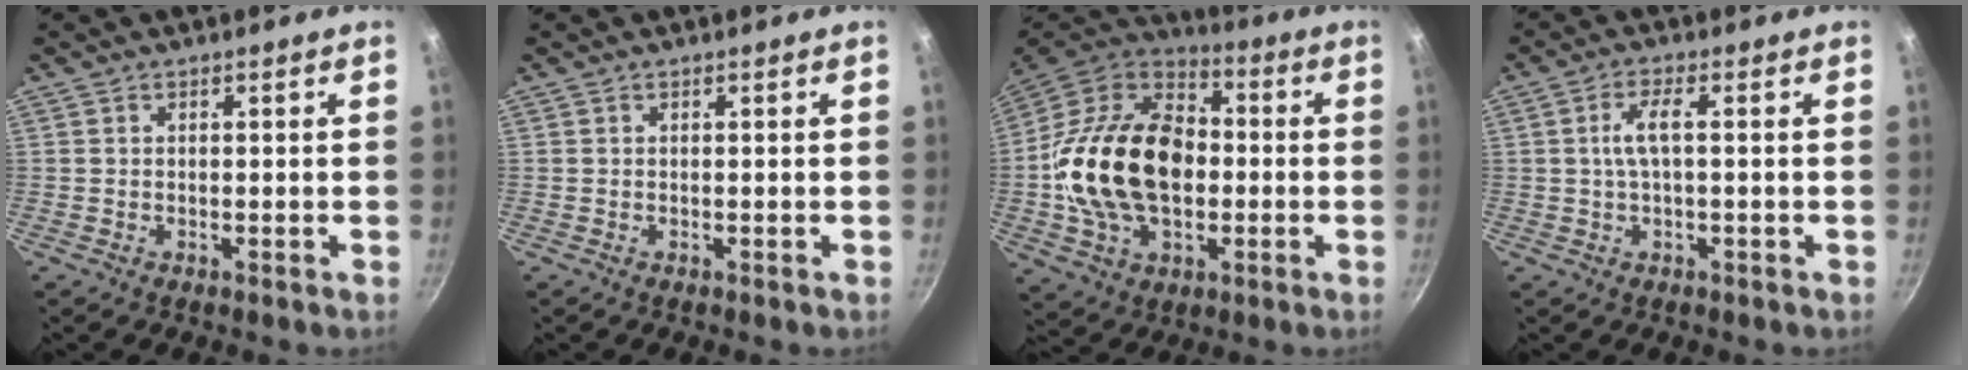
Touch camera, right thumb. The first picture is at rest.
{"total": 0.0}
{"total": 24.9, "force": [-1.5, 16.9, 18.2], "torque": [-0.302, 0.037, -0.030]}
{"total": 4.3, "force": [0.2, 1.2, 4.2], "torque": [-0.093, 0.011, 0.003]}